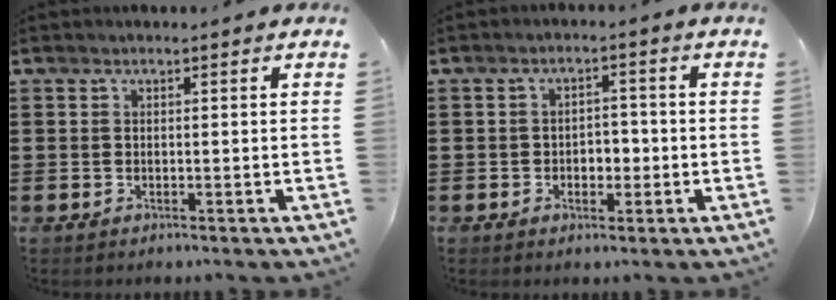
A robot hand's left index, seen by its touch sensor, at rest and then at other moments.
{"total": 2.7, "force": [-0.9, 2.0, 1.6], "torque": [-0.038, 0.006, -0.022]}